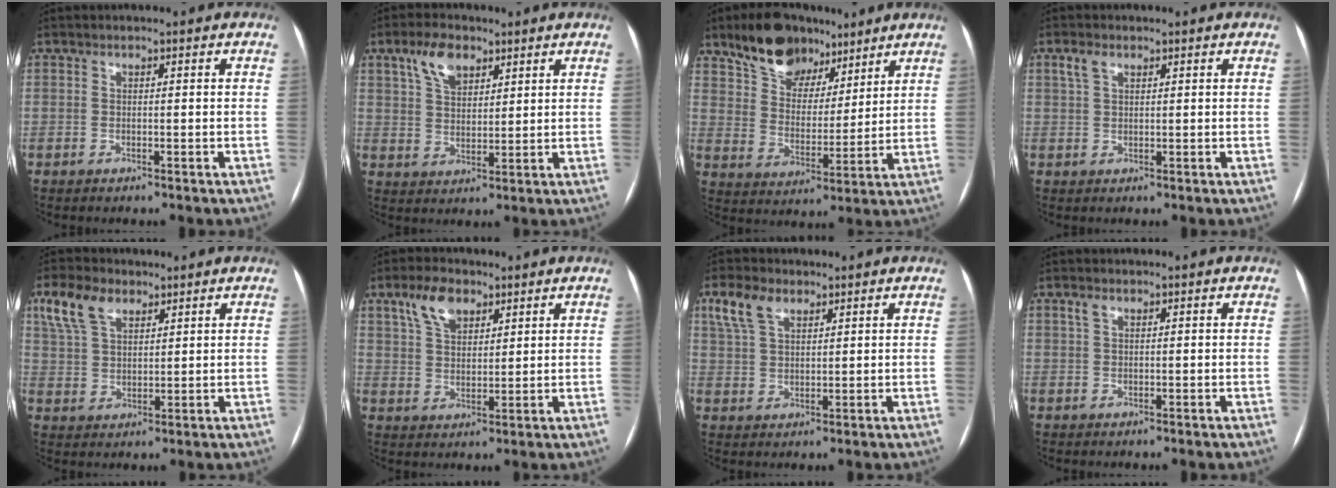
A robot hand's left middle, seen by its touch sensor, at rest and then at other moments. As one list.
[{"total": 6.6, "force": [3.9, 3.5, 4.1], "torque": [-0.083, 0.017, 0.075]}, {"total": 11.6, "force": [8.4, 6.6, 4.4], "torque": [-0.078, 0.022, 0.148]}, {"total": 2.2, "force": [1.3, 1.2, 1.4], "torque": [-0.036, 0.012, 0.031]}, {"total": 7.7, "force": [4.5, 4.1, 4.6], "torque": [-0.105, 0.025, 0.092]}, {"total": 7.0, "force": [4.1, 3.7, 4.2], "torque": [-0.087, 0.018, 0.080]}, {"total": 6.1, "force": [3.6, 3.2, 3.8], "torque": [-0.085, 0.021, 0.076]}, {"total": 1.4, "force": [0.8, 0.7, 0.9], "torque": [-0.022, 0.011, 0.016]}]